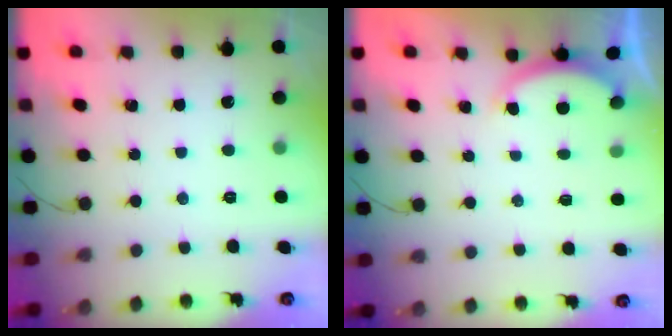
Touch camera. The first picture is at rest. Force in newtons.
{"total": 1.3, "press": 1.2, "slide": 0.5}